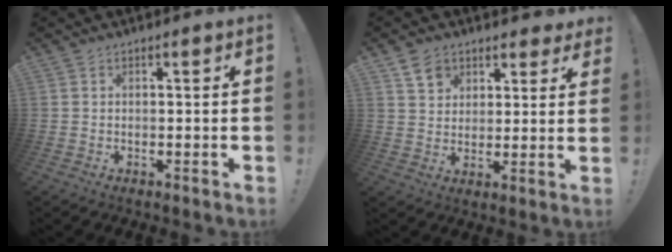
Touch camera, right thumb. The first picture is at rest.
{"total": 7.8, "force": [4.8, 5.6, 2.4], "torque": [-0.037, -0.025, 0.094]}